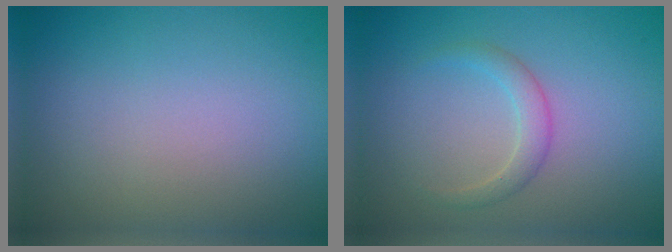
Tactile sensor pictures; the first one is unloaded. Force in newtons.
{"total": 1.7, "press": 1.7, "slide": 0.1}